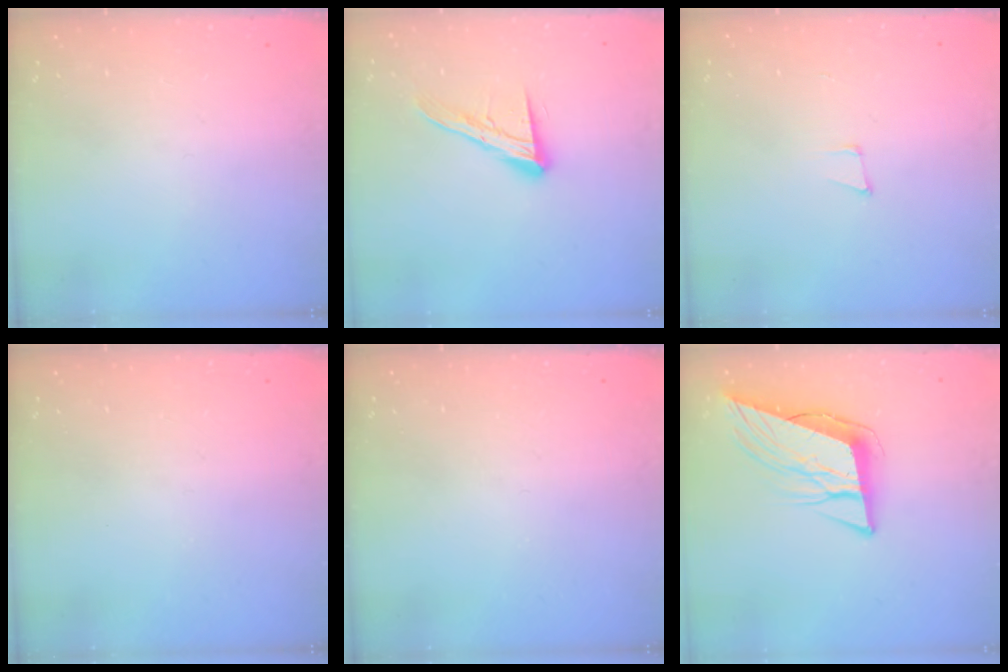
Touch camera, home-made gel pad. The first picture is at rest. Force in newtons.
{"total": 13.4, "press": 13.3, "slide": 1.1}
{"total": 5.0, "press": 4.2, "slide": 2.7}
{"total": 0.0}
{"total": 0.0}
{"total": 11.1, "press": 10.3, "slide": 4.0}